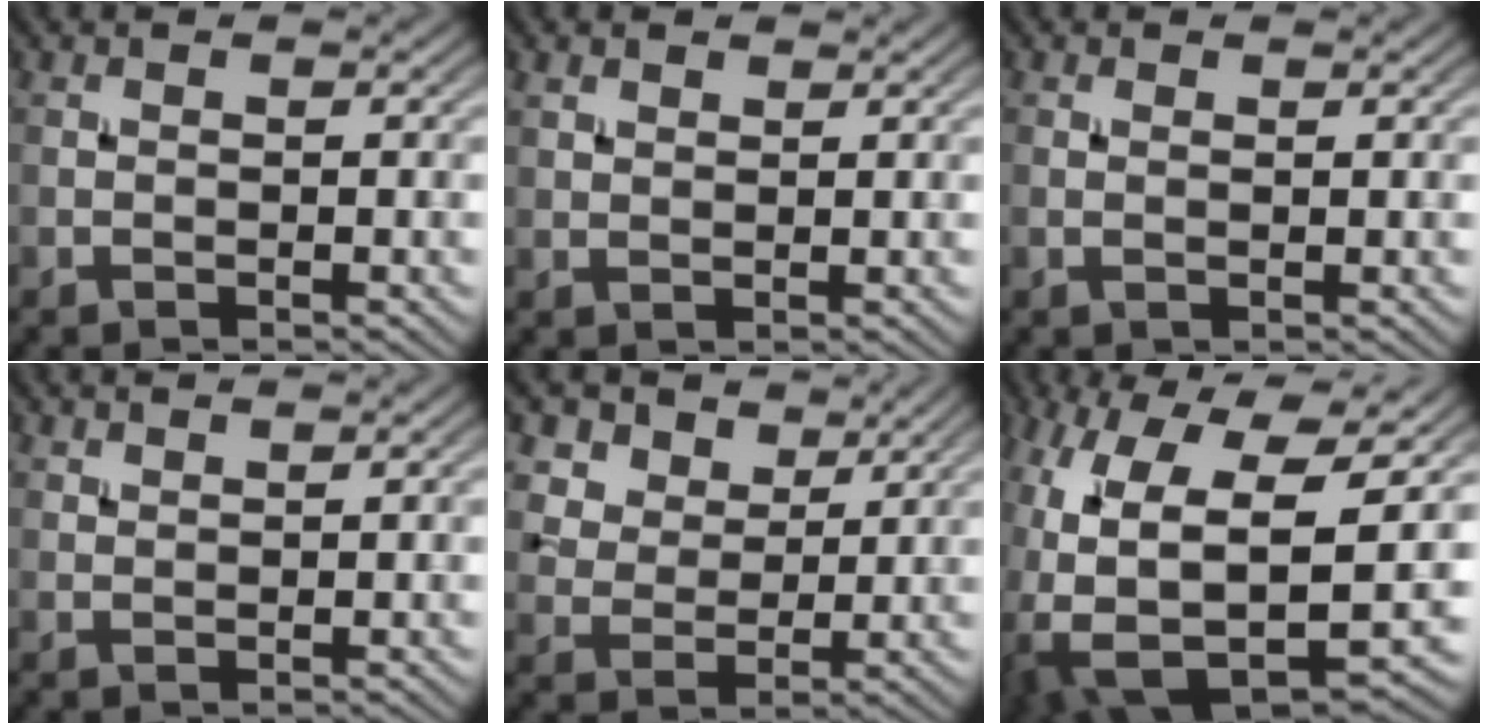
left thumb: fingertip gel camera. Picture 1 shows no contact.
{"total": 1.8, "force": [1.3, 0.9, 0.8], "torque": [-0.023, 0.002, 0.032]}
{"total": 0.6, "force": [0.4, 0.1, 0.5], "torque": [-0.010, 0.001, 0.006]}
{"total": 1.5, "force": [1.4, 0.2, 0.5], "torque": [-0.015, -0.001, 0.029]}
{"total": 8.7, "force": [6.1, 5.3, 3.1], "torque": [-0.091, -0.021, 0.130]}
{"total": 17.8, "force": [-0.2, 9.5, 15.1], "torque": [-0.298, -0.039, 0.032]}